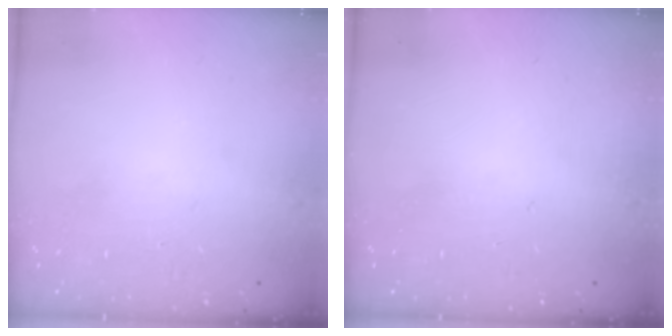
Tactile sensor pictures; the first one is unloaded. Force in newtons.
{"total": 0.0}